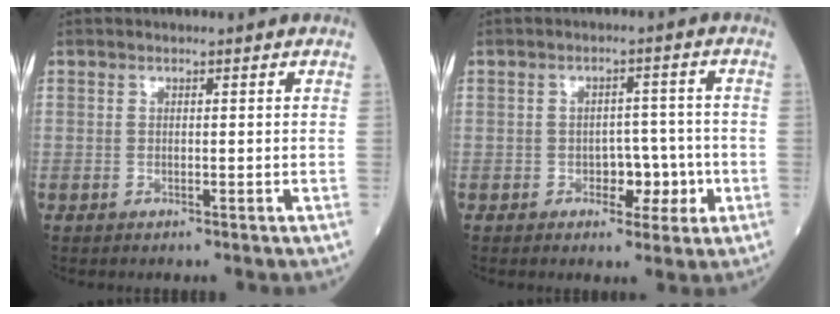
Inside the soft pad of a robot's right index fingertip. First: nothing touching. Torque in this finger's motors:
{"motor_torque": [0.10, -0.06, 0.03, 0.03]}